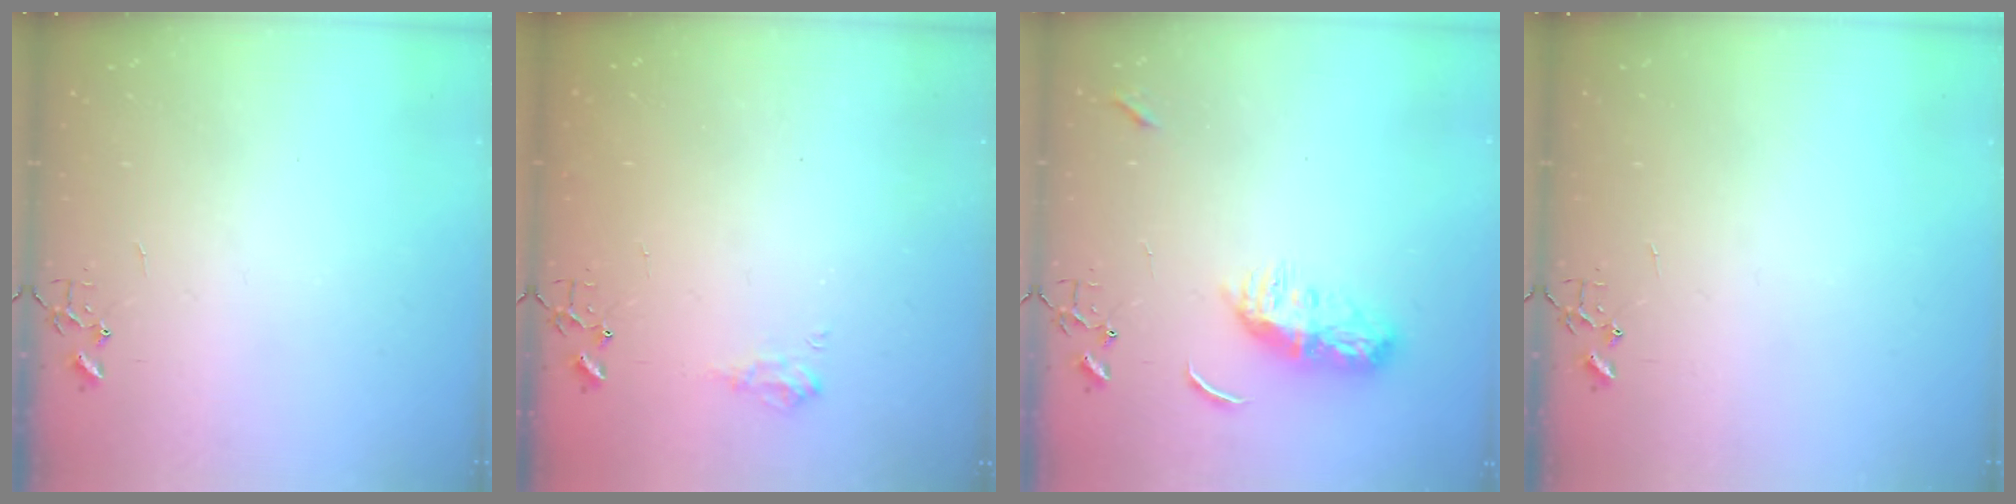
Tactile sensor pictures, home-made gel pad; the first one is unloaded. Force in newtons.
{"total": 8.7, "press": 8.6, "slide": 0.6}
{"total": 9.6, "press": 9.6, "slide": 0.5}
{"total": 0.0}